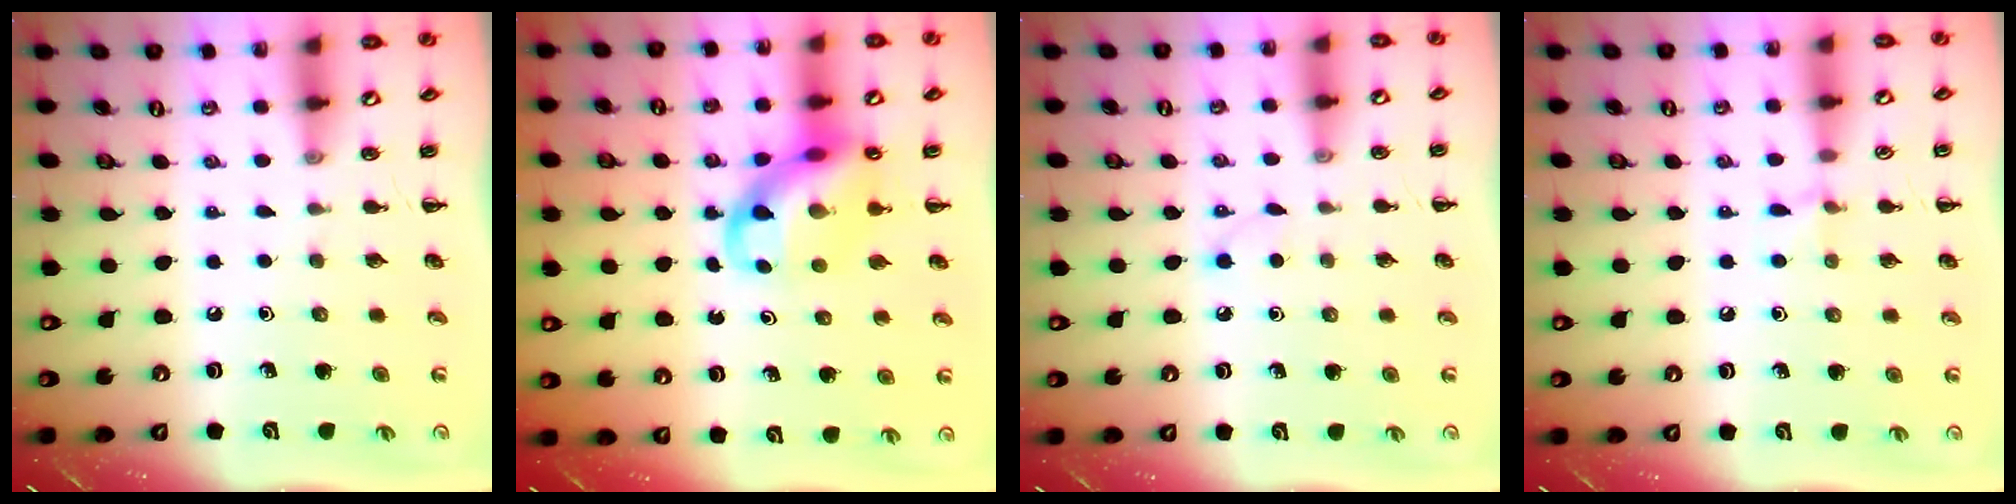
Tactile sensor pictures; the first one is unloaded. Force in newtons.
{"total": 11.3, "press": 10.9, "slide": 2.8}
{"total": 2.2, "press": 2.0, "slide": 0.8}
{"total": 5.0, "press": 4.7, "slide": 1.6}